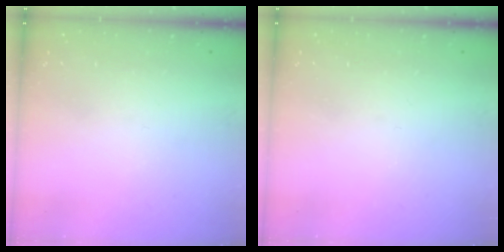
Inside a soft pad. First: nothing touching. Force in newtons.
{"total": 0.0}